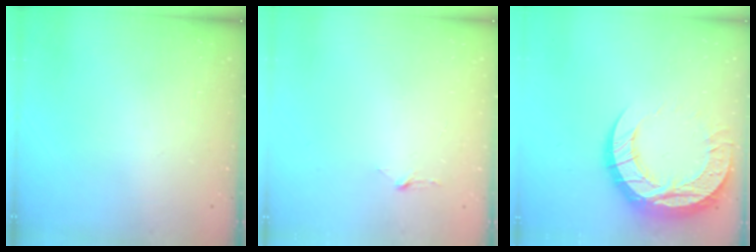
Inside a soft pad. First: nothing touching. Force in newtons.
{"total": 2.9, "press": 2.9, "slide": 0.3}
{"total": 18.4, "press": 18.4, "slide": 1.6}